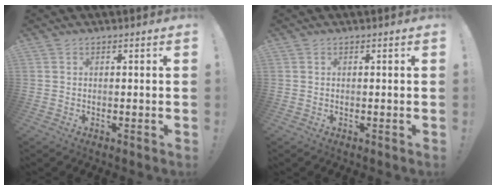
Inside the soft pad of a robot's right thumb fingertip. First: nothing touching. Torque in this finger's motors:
{"motor_torque": [-0.02, 0.02, 0.01, -0.01, 0.00]}